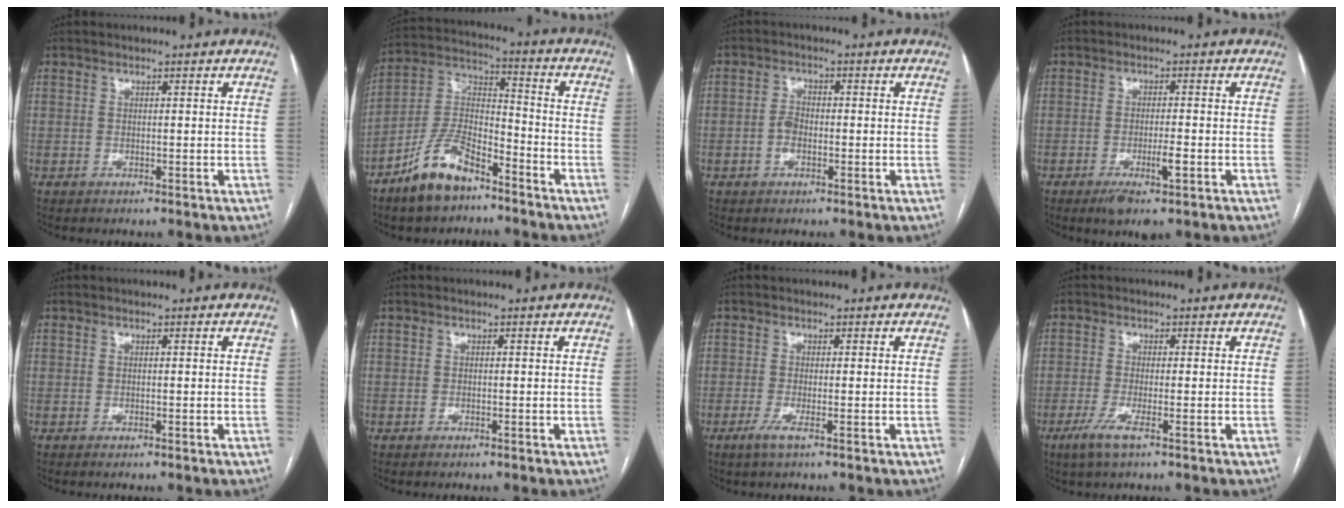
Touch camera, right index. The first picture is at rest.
{"total": 11.6, "force": [-8.2, 4.5, 6.9], "torque": [-0.144, 0.009, -0.159]}
{"total": 2.6, "force": [-0.8, 1.5, 2.0], "torque": [-0.039, 0.006, -0.017]}
{"total": 4.9, "force": [-2.2, 0.6, 4.3], "torque": [-0.078, -0.009, -0.034]}
{"total": 0.0}
{"total": 0.0}
{"total": 2.1, "force": [-1.1, -0.1, 1.8], "torque": [-0.034, -0.006, -0.022]}
{"total": 3.6, "force": [-2.0, 0.1, 3.0], "torque": [-0.063, -0.011, -0.042]}